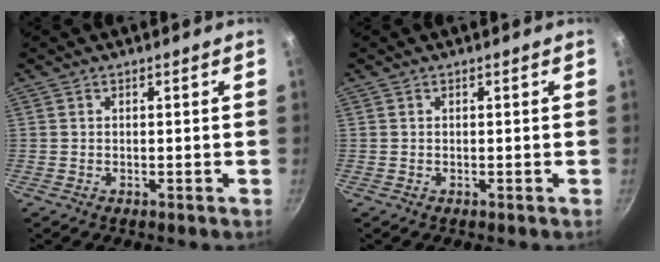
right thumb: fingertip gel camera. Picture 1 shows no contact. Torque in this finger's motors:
{"motor_torque": [-0.21, 0.19, 0.14, 0.13, 0.00]}